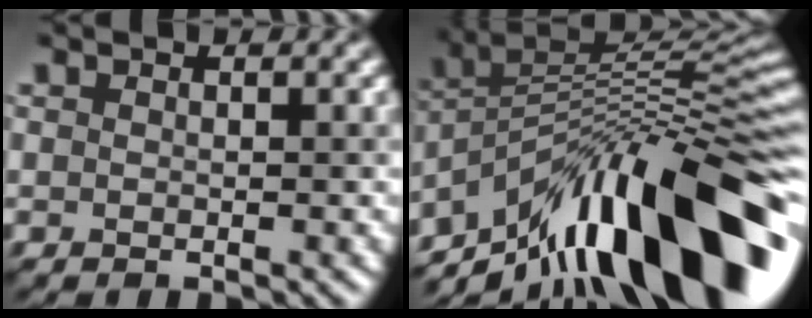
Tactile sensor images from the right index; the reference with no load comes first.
{"total": 15.6, "force": [-7.9, 5.1, 12.4], "torque": [-0.196, 0.038, -0.137]}